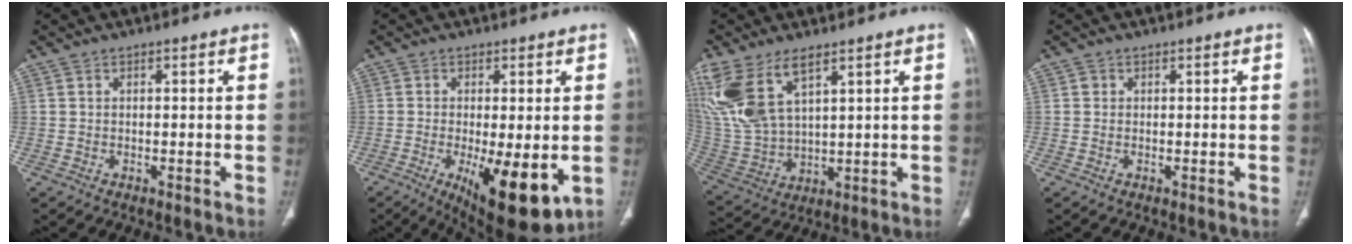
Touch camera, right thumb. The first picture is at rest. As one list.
[{"total": 13.7, "force": [-3.8, 4.7, 12.4], "torque": [-0.176, -0.025, -0.043]}, {"total": 15.5, "force": [8.2, 7.1, 11.2], "torque": [-0.253, -0.024, 0.183]}, {"total": 0.6, "force": [0.1, 0.6, 0.2], "torque": [0.001, 0.003, 0.003]}]